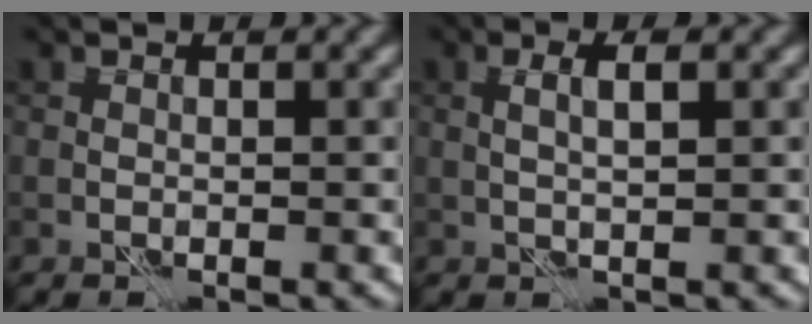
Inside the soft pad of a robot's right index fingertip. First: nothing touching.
{"total": 1.7, "force": [0.5, 0.2, 1.7], "torque": [-0.033, 0.005, 0.008]}